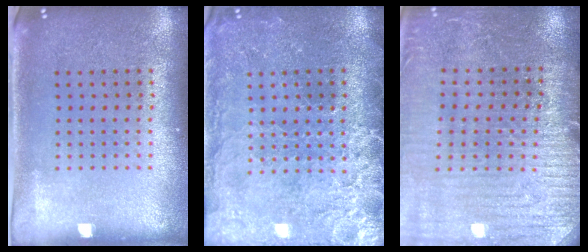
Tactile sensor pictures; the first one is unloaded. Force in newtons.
{"total": 3.6, "press": 3.3, "slide": 1.3}
{"total": 3.2, "press": 3.2, "slide": 0.1}